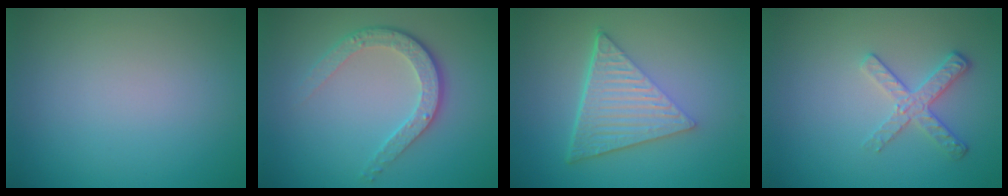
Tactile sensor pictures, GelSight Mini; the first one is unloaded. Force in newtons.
{"total": 3.8, "press": 2.8, "slide": 2.5}
{"total": 6.8, "press": 4.5, "slide": 5.1}
{"total": 2.6, "press": 2.4, "slide": 1.2}